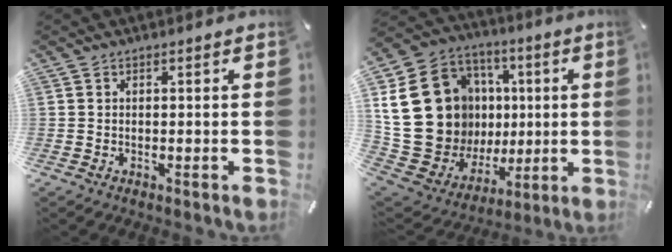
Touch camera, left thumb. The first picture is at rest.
{"total": 25.9, "force": [3.7, 21.9, 13.2], "torque": [-0.248, -0.026, 0.116]}